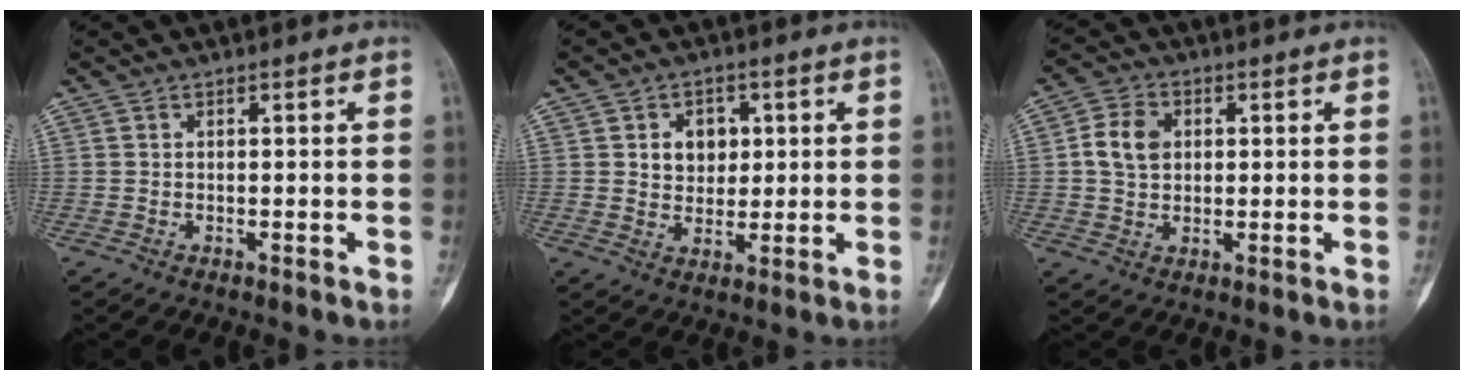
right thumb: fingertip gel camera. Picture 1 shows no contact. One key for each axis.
{"total": 6.1, "fx": 1.5, "fy": 4.8, "fz": 3.3, "tx": -0.018, "ty": -0.005, "tz": 0.024}
{"total": 6.8, "fx": 1.1, "fy": 5.2, "fz": 4.2, "tx": -0.067, "ty": 0.006, "tz": 0.016}